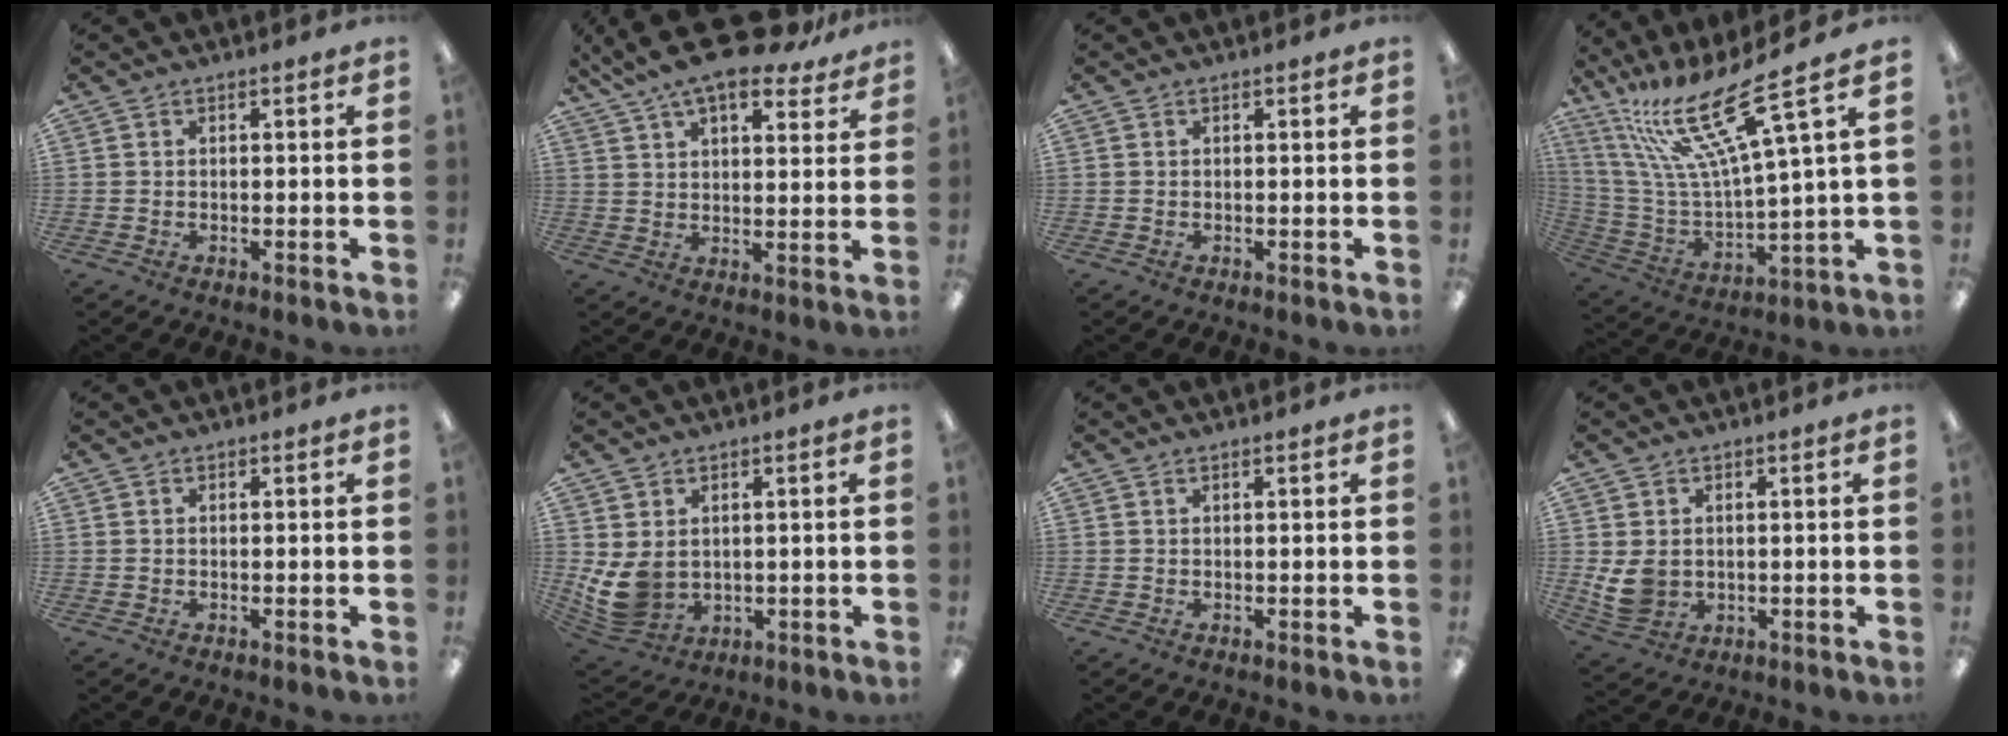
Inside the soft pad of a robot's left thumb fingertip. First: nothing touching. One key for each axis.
{"total": 13.9, "fx": 10.7, "fy": 4.0, "fz": 7.9, "tx": -0.137, "ty": -0.051, "tz": 0.187}
{"total": 0.0}
{"total": 21.8, "fx": 12.5, "fy": 4.4, "fz": 17.3, "tx": -0.362, "ty": -0.086, "tz": 0.199}
{"total": 0.0}
{"total": 8.5, "fx": 1.4, "fy": 6.5, "fz": 5.2, "tx": -0.136, "ty": -0.011, "tz": 0.033}
{"total": 0.5, "fx": 0.4, "fy": -0.1, "fz": 0.4, "tx": -0.007, "ty": 0.000, "tz": 0.006}
{"total": 6.5, "fx": 1.0, "fy": 5.3, "fz": 3.5, "tx": -0.078, "ty": 0.000, "tz": 0.022}